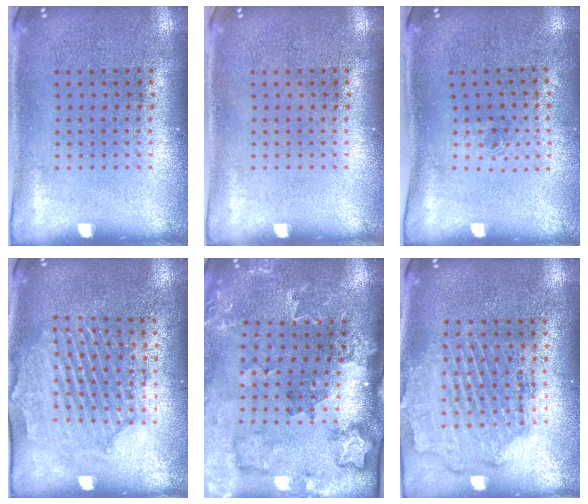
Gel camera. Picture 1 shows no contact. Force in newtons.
{"total": 0.0}
{"total": 0.6, "press": 0.3, "slide": 0.5}
{"total": 1.9, "press": 1.9, "slide": 0.4}
{"total": 2.0, "press": 1.9, "slide": 0.4}
{"total": 1.9, "press": 1.7, "slide": 0.7}